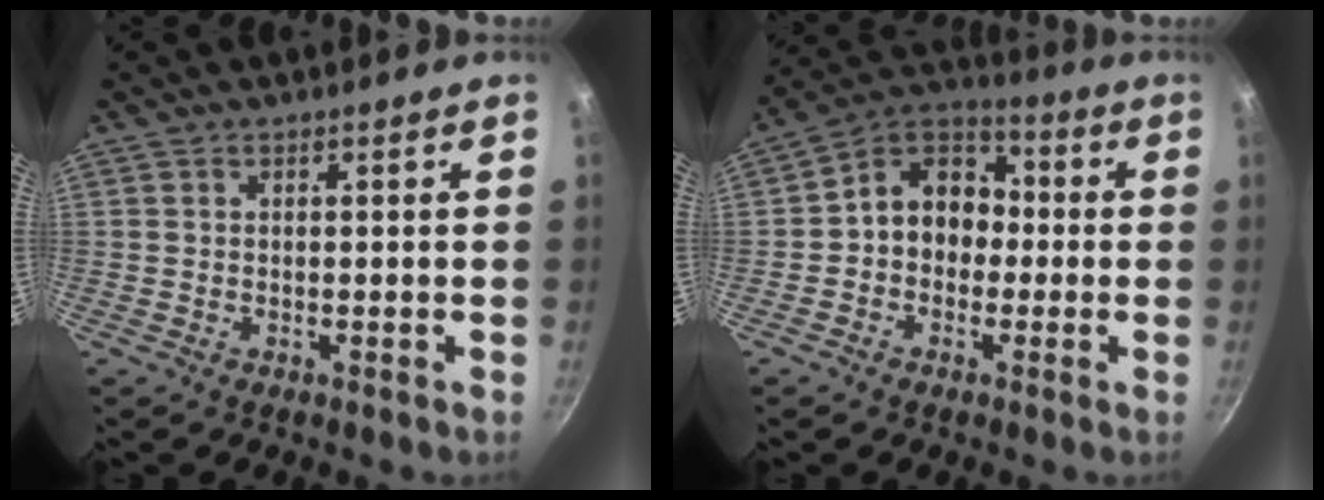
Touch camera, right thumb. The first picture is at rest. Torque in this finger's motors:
{"motor_torque": [-0.41, 0.85, 0.18, -0.05, 0.07]}